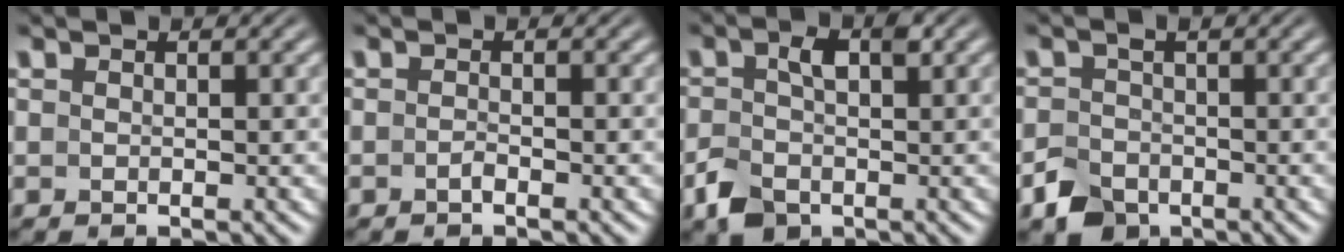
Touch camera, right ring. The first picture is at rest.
{"total": 0.8, "force": [-0.7, -0.2, 0.2], "torque": [-0.004, 0.001, -0.015]}
{"total": 3.4, "force": [-1.2, 2.0, 2.4], "torque": [-0.047, -0.010, -0.013]}
{"total": 2.6, "force": [-2.2, 1.3, 0.5], "torque": [-0.004, -0.015, -0.038]}